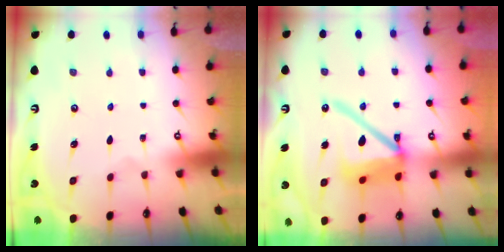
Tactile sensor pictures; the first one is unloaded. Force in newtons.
{"total": 15.3, "press": 15.1, "slide": 2.0}